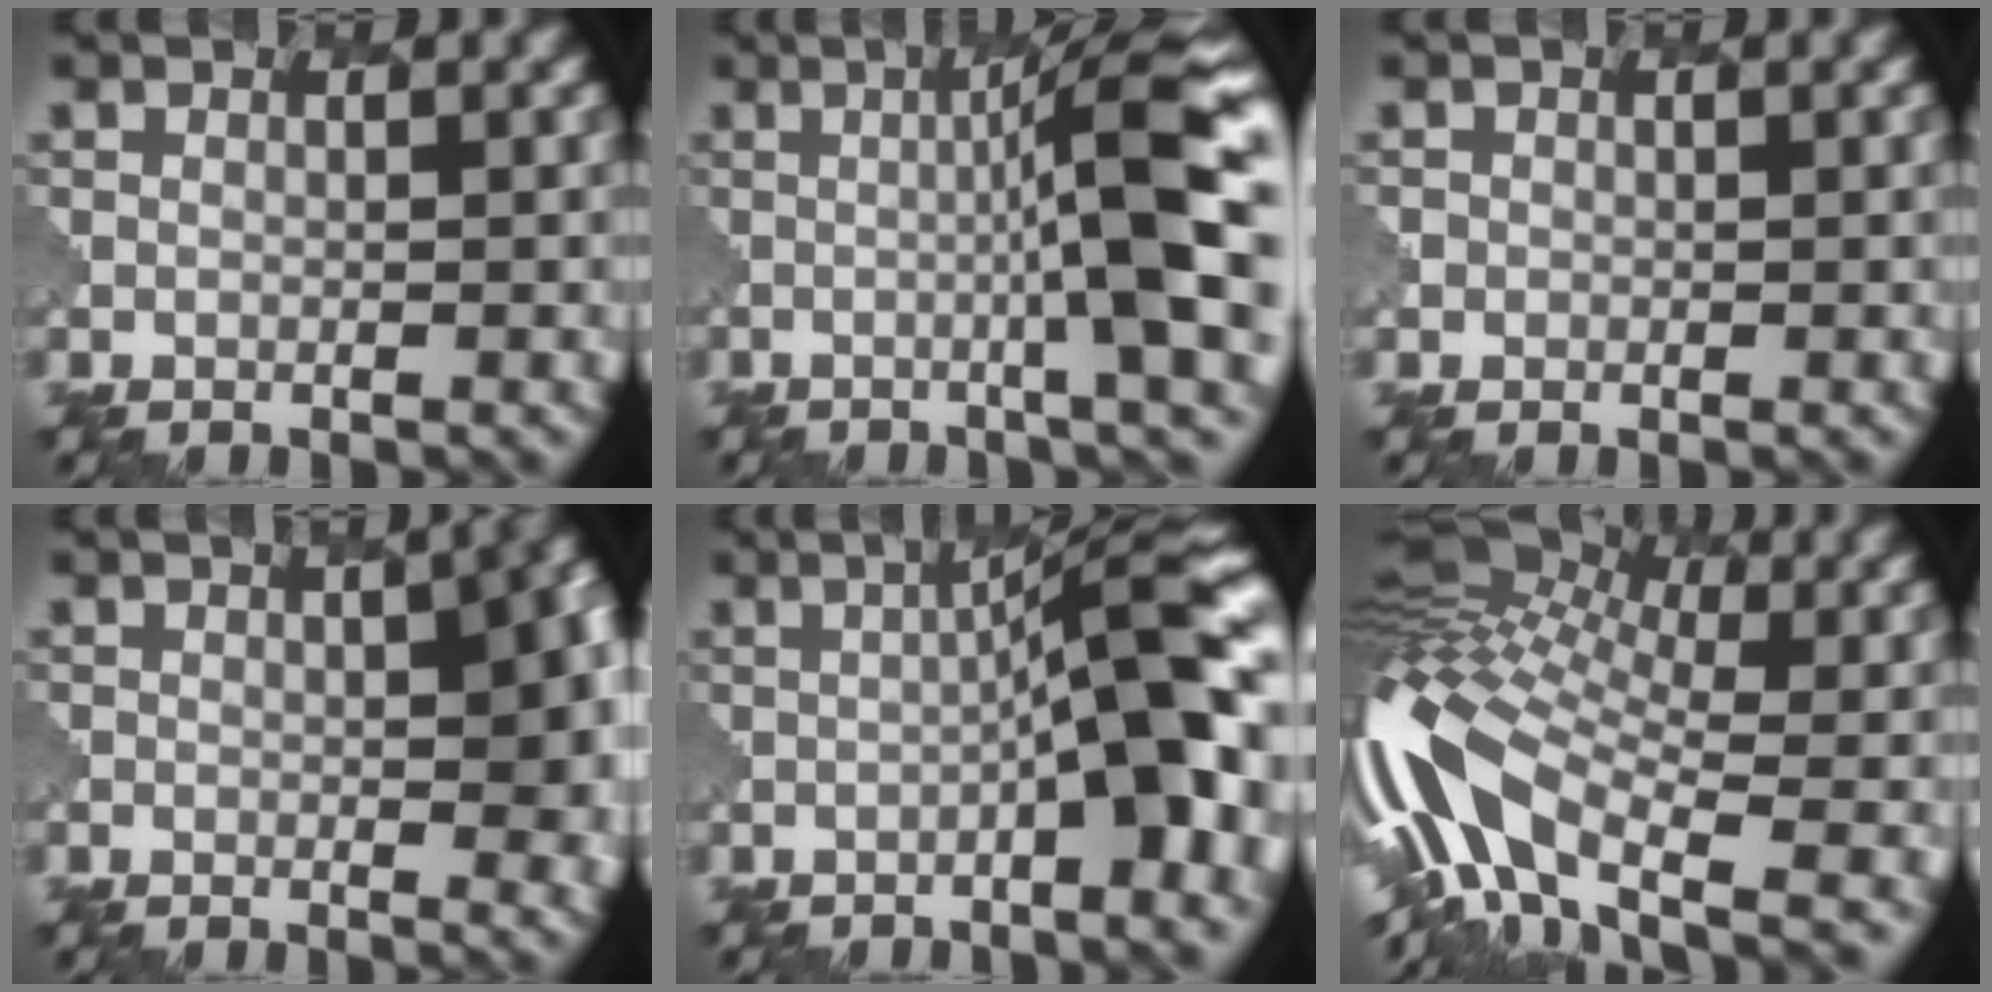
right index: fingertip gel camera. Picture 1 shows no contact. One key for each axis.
{"total": 13.3, "fx": -0.4, "fy": 2.4, "fz": 13.0, "tx": -0.148, "ty": 0.009, "tz": 0.001}
{"total": 1.1, "fx": -0.2, "fy": 1.0, "fz": -0.1, "tx": 0.005, "ty": -0.003, "tz": -0.004}
{"total": 9.1, "fx": -0.1, "fy": 3.2, "fz": 8.5, "tx": -0.064, "ty": 0.007, "tz": -0.009}
{"total": 9.2, "fx": -1.6, "fy": 1.4, "fz": 9.0, "tx": -0.111, "ty": 0.018, "tz": -0.031}
{"total": 13.6, "fx": -3.1, "fy": 7.3, "fz": 11.1, "tx": -0.253, "ty": 0.010, "tz": -0.069}